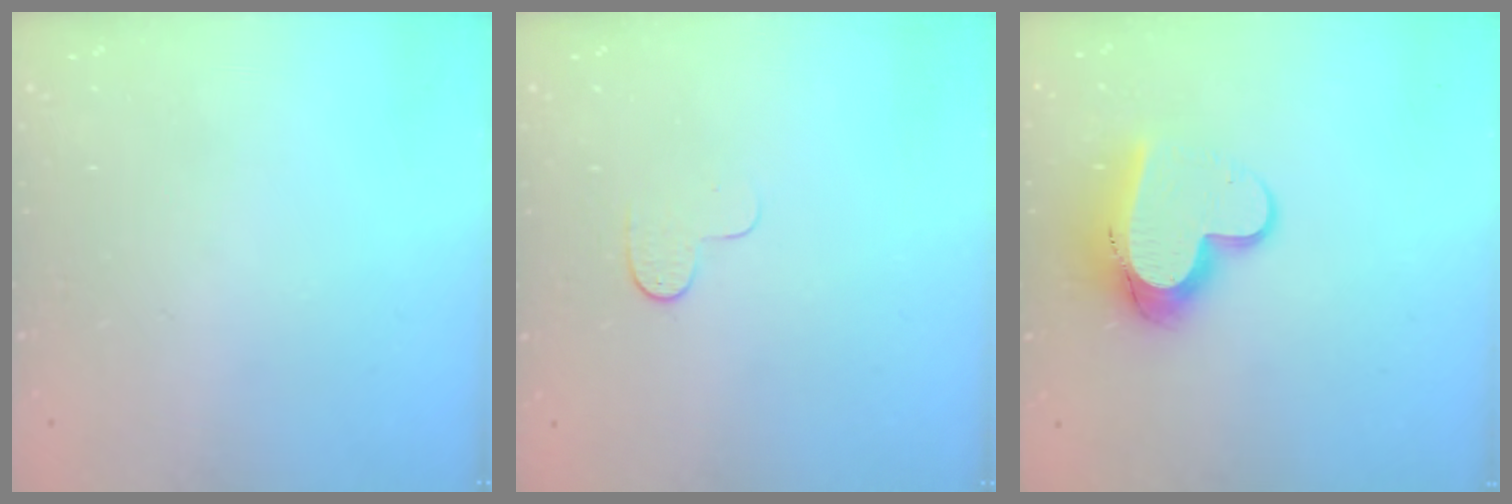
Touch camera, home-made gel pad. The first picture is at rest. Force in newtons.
{"total": 3.9, "press": 3.9, "slide": 0.3}
{"total": 11.5, "press": 11.4, "slide": 1.2}